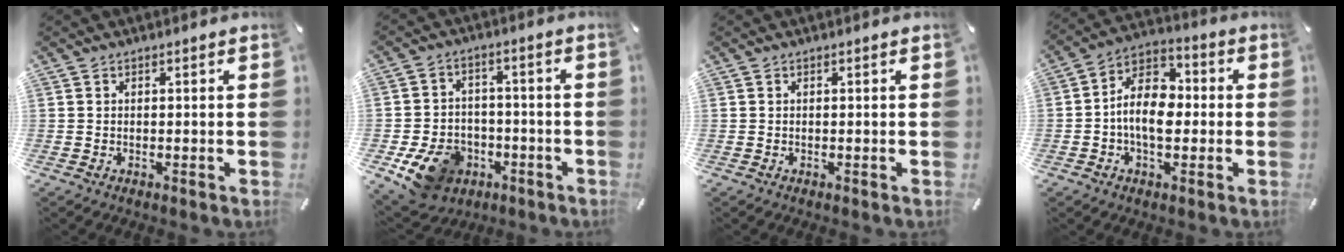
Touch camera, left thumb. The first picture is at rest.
{"total": 12.1, "force": [-5.6, 9.2, 5.6], "torque": [-0.117, 0.036, -0.093]}
{"total": 0.0}
{"total": 10.9, "force": [-1.4, 7.5, 7.9], "torque": [-0.157, 0.009, -0.025]}